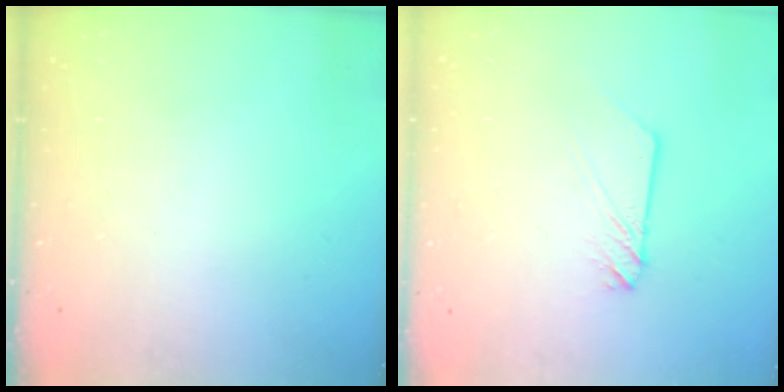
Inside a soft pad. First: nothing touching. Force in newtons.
{"total": 3.0, "press": 3.0, "slide": 0.2}